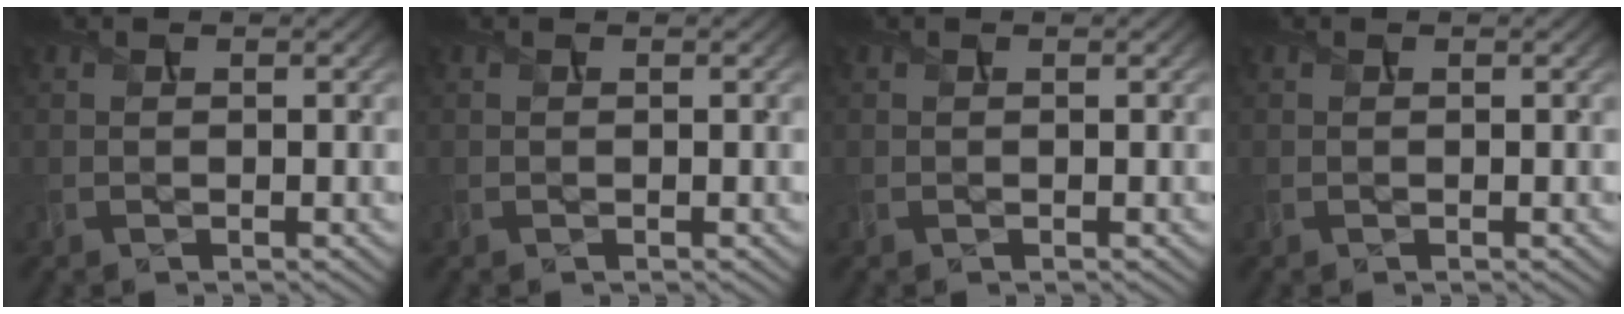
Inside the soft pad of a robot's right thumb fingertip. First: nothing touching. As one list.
[{"total": 0.0}, {"total": 0.0}, {"total": 0.0}]